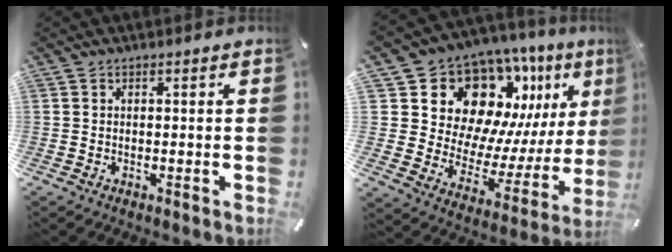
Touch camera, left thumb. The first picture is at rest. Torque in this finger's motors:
{"motor_torque": [0.88, 1.29, 1.78, -0.99, 0.35]}